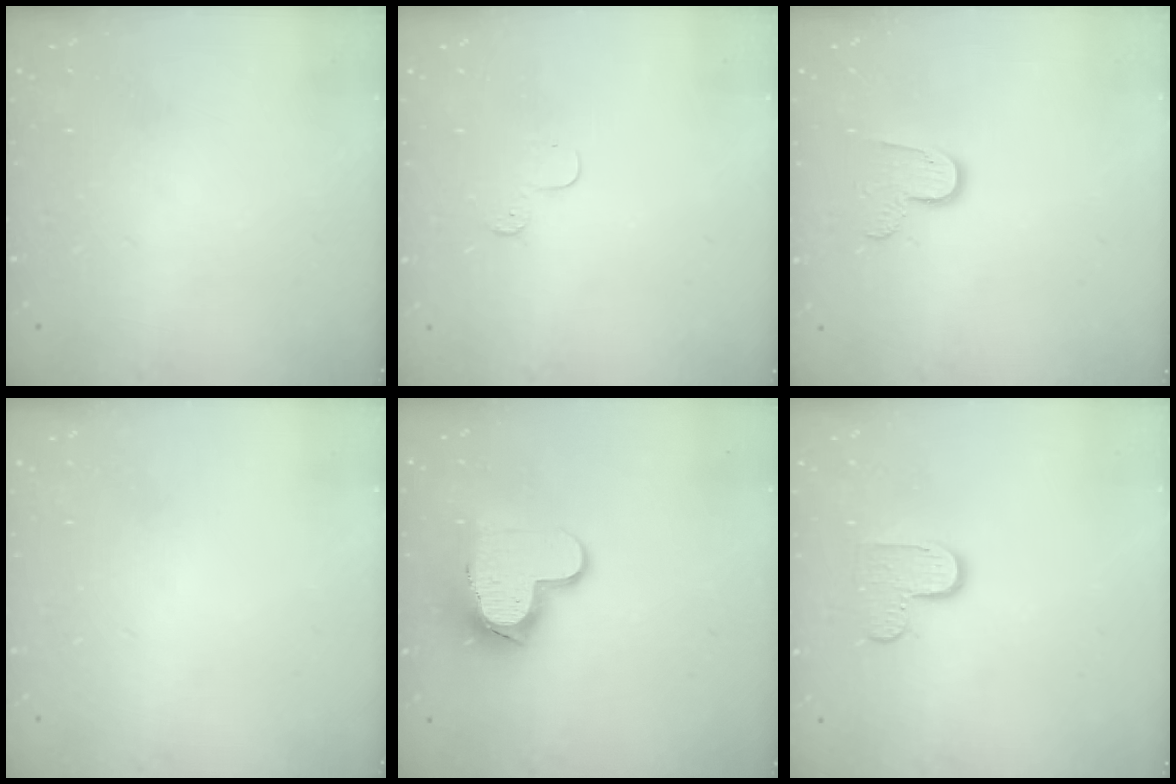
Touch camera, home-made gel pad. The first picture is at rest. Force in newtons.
{"total": 3.5, "press": 3.5, "slide": 0.4}
{"total": 7.6, "press": 7.6, "slide": 0.5}
{"total": 0.0}
{"total": 11.7, "press": 11.7, "slide": 1.0}
{"total": 7.4, "press": 7.4, "slide": 0.4}